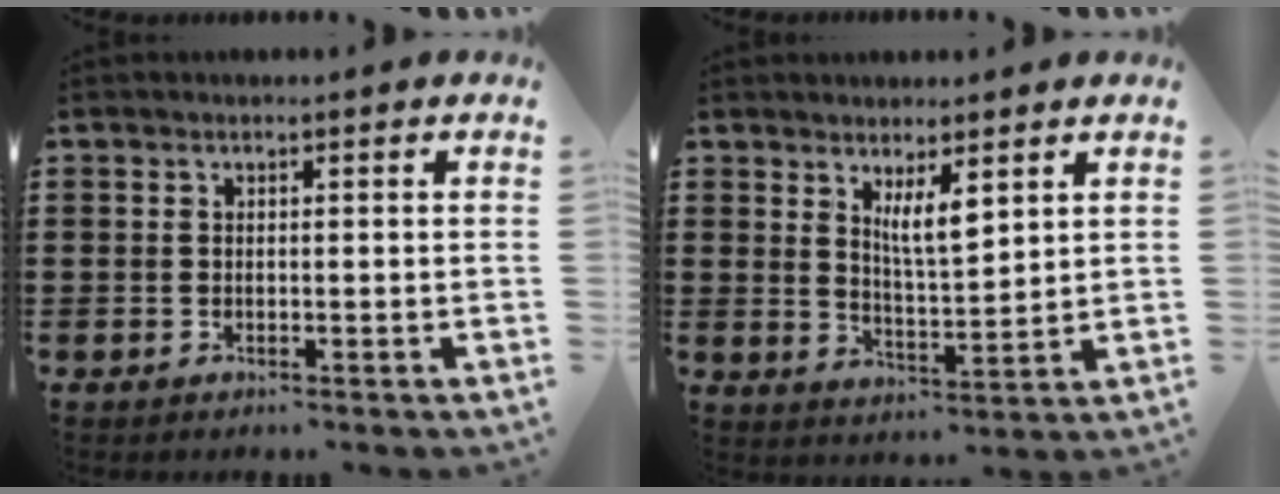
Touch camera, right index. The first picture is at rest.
{"total": 4.8, "force": [3.0, 1.1, 3.6], "torque": [-0.078, -0.002, 0.052]}